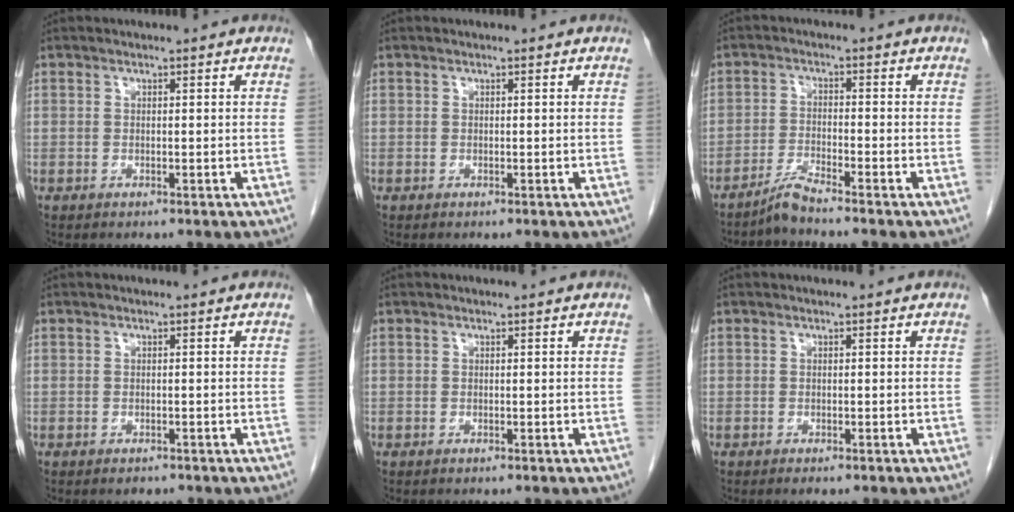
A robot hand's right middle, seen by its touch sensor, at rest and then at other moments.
{"total": 0.0}
{"total": 3.3, "force": [-3.0, -0.8, 1.1], "torque": [-0.025, -0.012, -0.063]}
{"total": 1.1, "force": [-0.8, 0.5, 0.5], "torque": [-0.009, -0.001, -0.007]}
{"total": 0.0}
{"total": 1.0, "force": [-0.7, 0.3, 0.6], "torque": [-0.006, -0.002, -0.008]}